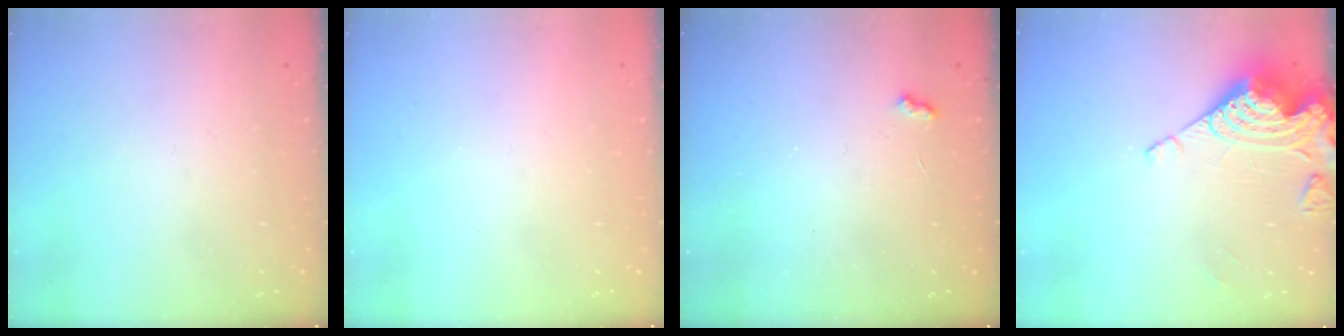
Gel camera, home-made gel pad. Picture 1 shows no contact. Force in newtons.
{"total": 0.0}
{"total": 2.8, "press": 2.7, "slide": 0.5}
{"total": 13.0, "press": 12.9, "slide": 1.4}